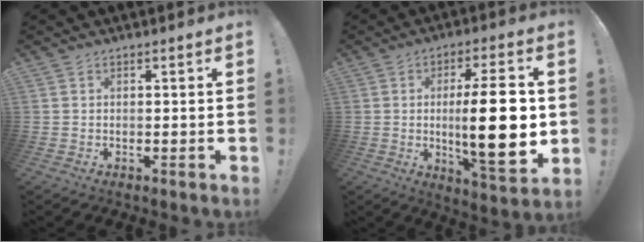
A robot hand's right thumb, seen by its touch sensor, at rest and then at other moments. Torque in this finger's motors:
{"motor_torque": [0.72, 1.37, 1.27, 0.77, 0.23]}